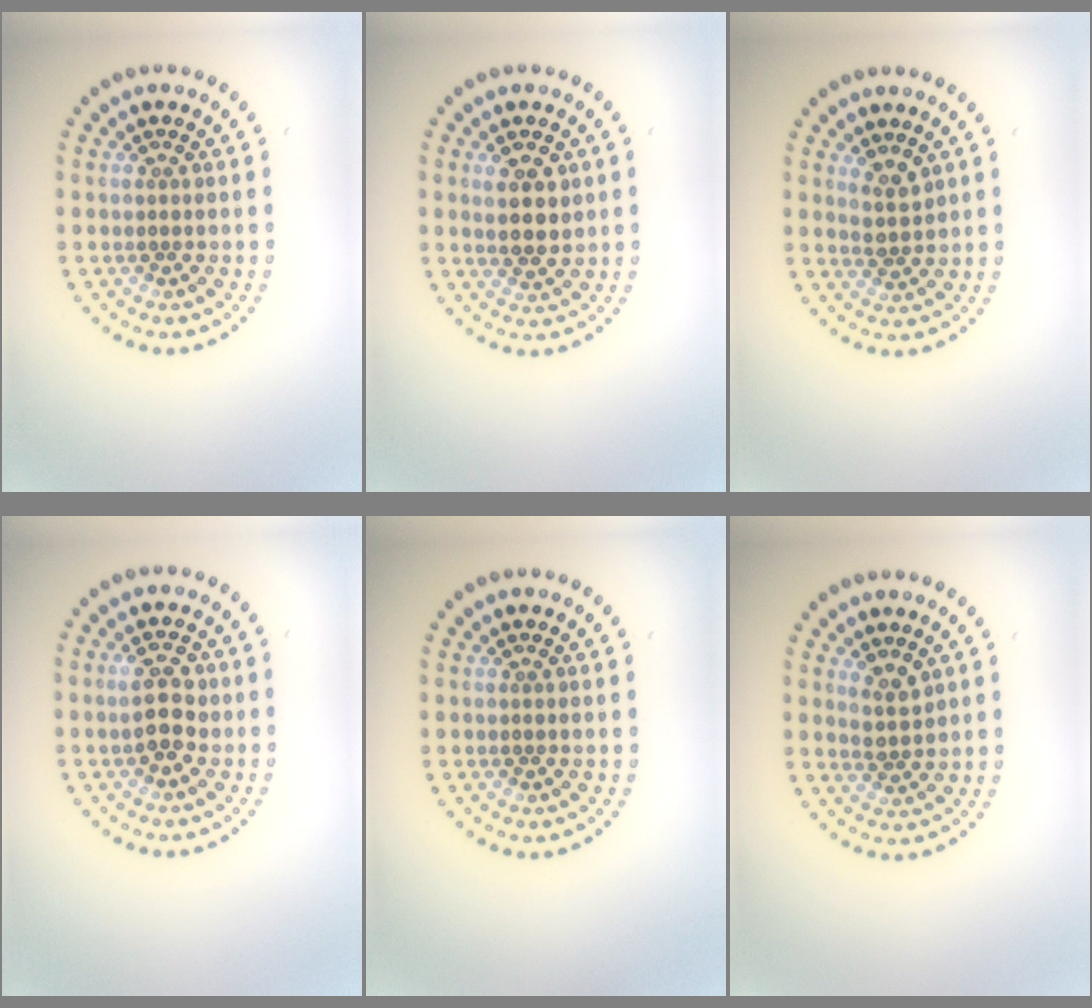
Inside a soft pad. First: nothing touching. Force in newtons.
{"total": 3.0, "press": 2.8, "slide": 0.8}
{"total": 1.6, "press": 1.3, "slide": 0.9}
{"total": 3.0, "press": 3.0, "slide": 0.2}
{"total": 0.0}
{"total": 1.6, "press": 1.3, "slide": 0.9}